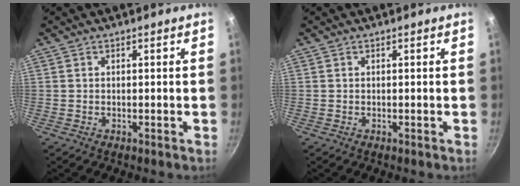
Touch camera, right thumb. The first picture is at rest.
{"total": 0.0}